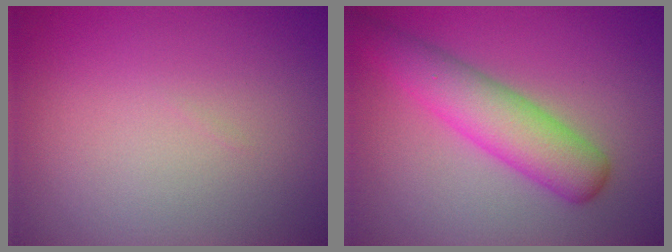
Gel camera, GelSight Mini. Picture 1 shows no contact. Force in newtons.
{"total": 5.2, "press": 5.2, "slide": 0.3}